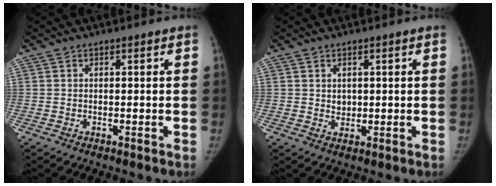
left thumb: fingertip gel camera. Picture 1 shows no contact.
{"total": 1.9, "force": [0.5, 1.6, 0.9], "torque": [-0.006, -0.004, 0.013]}